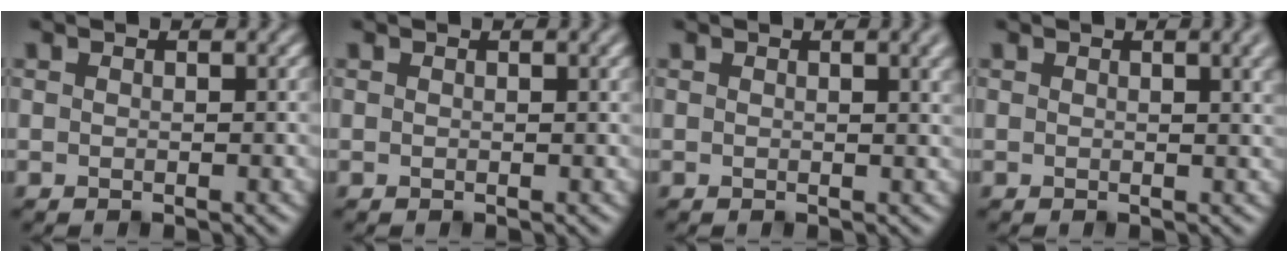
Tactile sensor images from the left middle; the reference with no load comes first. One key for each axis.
{"total": 1.7, "fx": 1.0, "fy": 0.4, "fz": 1.3, "tx": -0.013, "ty": 0.005, "tz": 0.014}
{"total": 4.5, "fx": 2.4, "fy": 1.6, "fz": 3.5, "tx": -0.032, "ty": 0.016, "tz": 0.028}
{"total": 5.6, "fx": 2.9, "fy": 2.2, "fz": 4.2, "tx": -0.035, "ty": 0.020, "tz": 0.030}